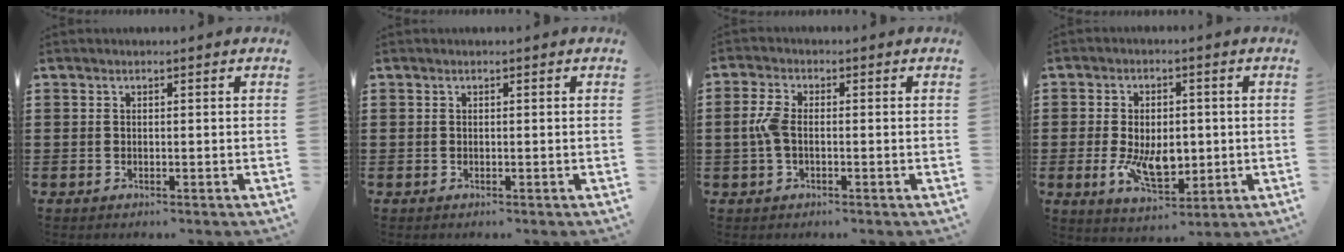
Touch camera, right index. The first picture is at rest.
{"total": 0.0}
{"total": 3.9, "force": [-0.5, 2.0, 3.4], "torque": [-0.092, -0.005, -0.018]}
{"total": 8.1, "force": [-1.0, 4.6, 6.6], "torque": [-0.119, 0.000, -0.020]}